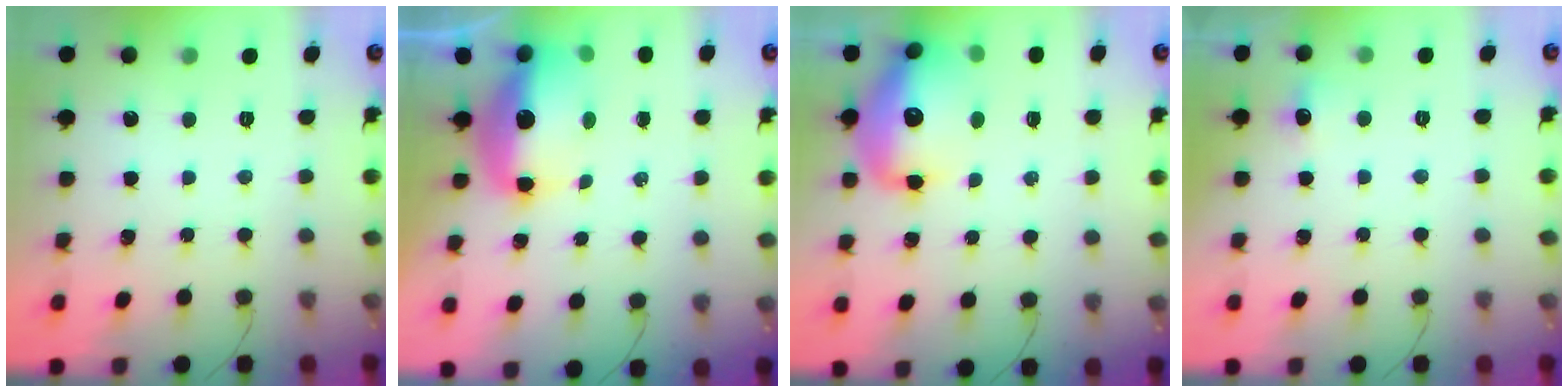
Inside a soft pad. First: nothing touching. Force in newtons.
{"total": 12.4, "press": 12.1, "slide": 2.7}
{"total": 15.8, "press": 15.2, "slide": 4.3}
{"total": 4.2, "press": 3.7, "slide": 1.9}